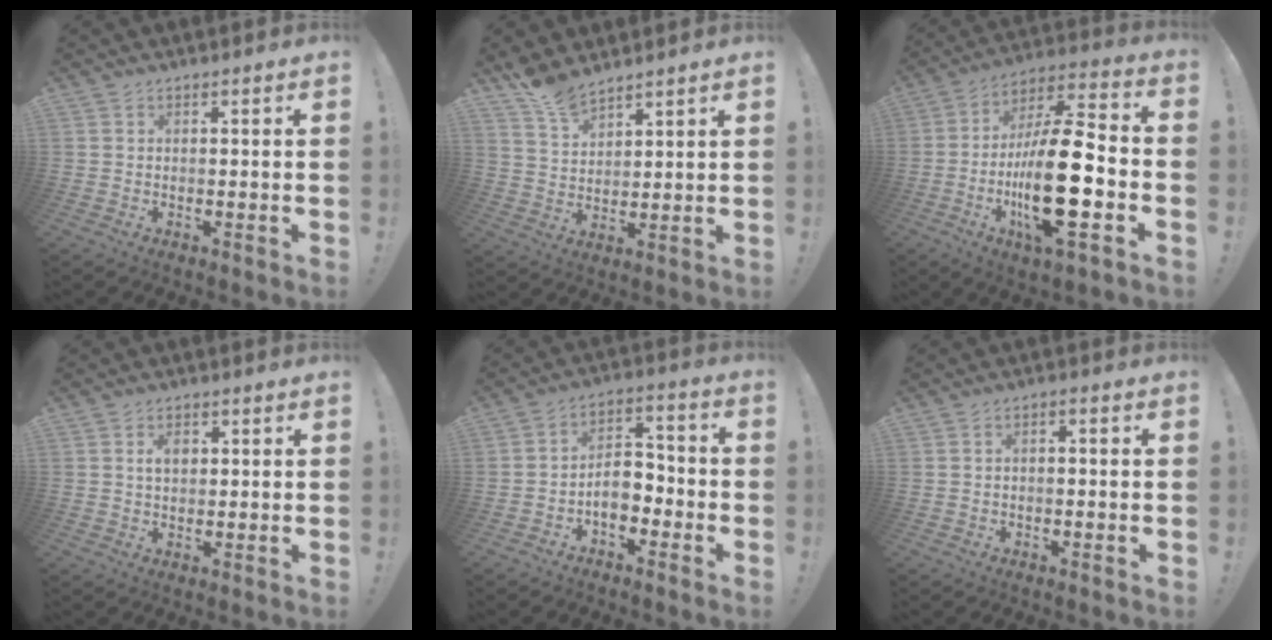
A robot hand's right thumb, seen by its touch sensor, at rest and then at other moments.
{"total": 7.9, "force": [7.0, 2.8, 2.3], "torque": [-0.044, -0.046, 0.134]}
{"total": 23.1, "force": [-5.4, 6.4, 21.6], "torque": [-0.407, 0.014, -0.092]}
{"total": 3.3, "force": [0.8, 2.3, 2.2], "torque": [-0.027, 0.000, 0.009]}
{"total": 7.6, "force": [-3.2, 5.2, 4.6], "torque": [-0.064, 0.017, -0.056]}
{"total": 1.7, "force": [-1.1, 0.6, 1.1], "torque": [-0.016, 0.008, -0.020]}